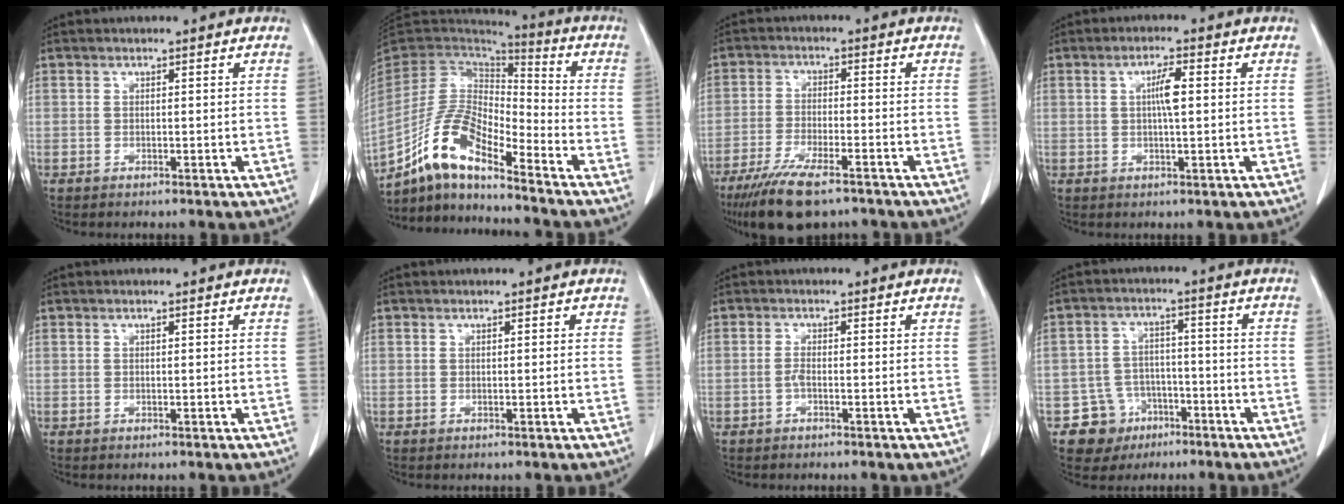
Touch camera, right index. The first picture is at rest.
{"total": 12.8, "force": [-9.2, 3.0, 8.4], "torque": [-0.174, 0.015, -0.175]}
{"total": 11.0, "force": [-8.0, 2.6, 7.1], "torque": [-0.125, -0.023, -0.132]}
{"total": 3.7, "force": [0.5, 0.4, 3.6], "torque": [-0.066, 0.002, 0.007]}
{"total": 0.0}
{"total": 0.5, "force": [0.2, 0.1, 0.4], "torque": [-0.008, 0.000, 0.002]}
{"total": 1.1, "force": [-0.5, 0.2, 1.0], "torque": [-0.019, 0.003, -0.012]}
{"total": 6.9, "force": [-3.6, 5.8, 0.2], "torque": [0.006, 0.014, -0.051]}